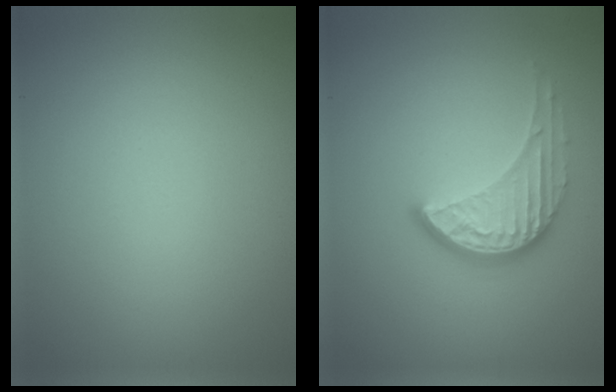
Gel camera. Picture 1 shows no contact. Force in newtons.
{"total": 4.0, "press": 2.9, "slide": 2.7}